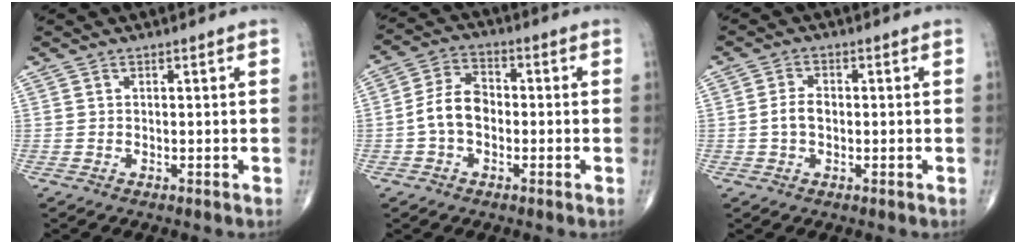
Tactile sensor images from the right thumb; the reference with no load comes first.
{"total": 7.4, "force": [-1.3, 5.0, 5.3], "torque": [-0.094, 0.027, -0.034]}
{"total": 3.4, "force": [-0.3, 2.2, 2.6], "torque": [-0.052, 0.010, -0.009]}